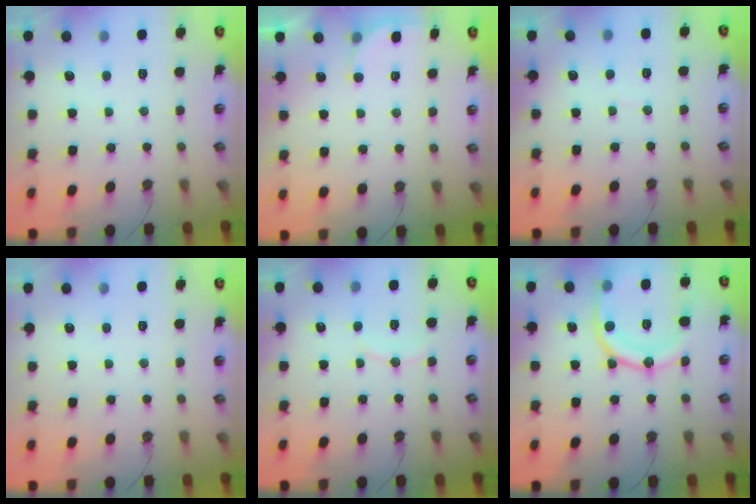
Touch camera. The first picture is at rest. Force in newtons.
{"total": 3.0, "press": 3.0, "slide": 0.7}
{"total": 1.7, "press": 1.7, "slide": 0.1}
{"total": 0.0}
{"total": 5.7, "press": 5.7, "slide": 0.3}
{"total": 17.4, "press": 17.3, "slide": 2.0}